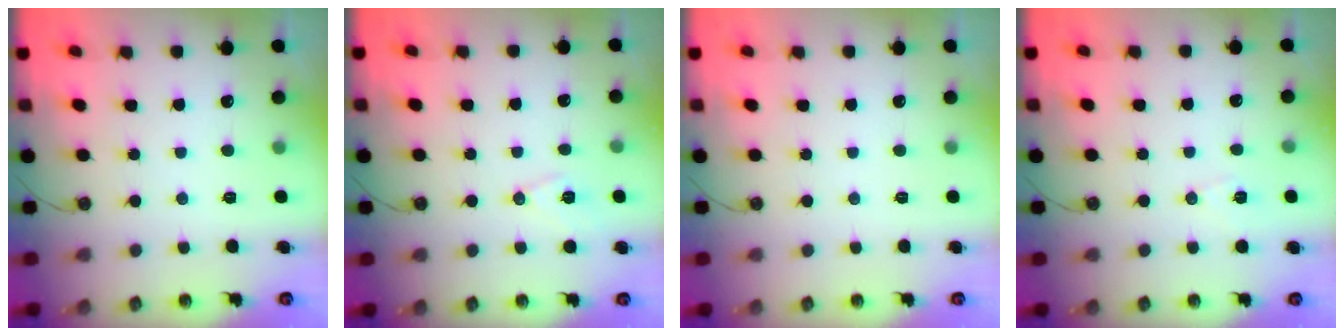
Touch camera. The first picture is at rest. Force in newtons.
{"total": 7.6, "press": 6.6, "slide": 3.7}
{"total": 0.0}
{"total": 6.7, "press": 6.1, "slide": 2.9}